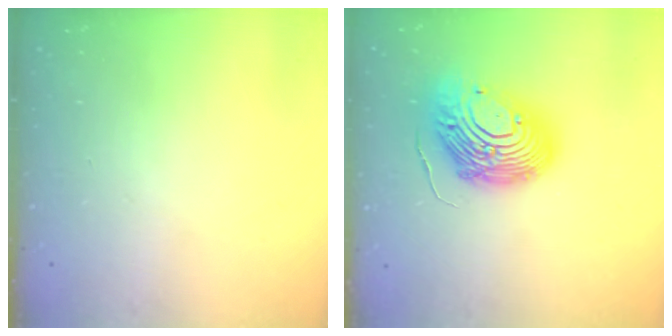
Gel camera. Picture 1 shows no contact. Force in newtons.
{"total": 18.0, "press": 17.9, "slide": 1.9}